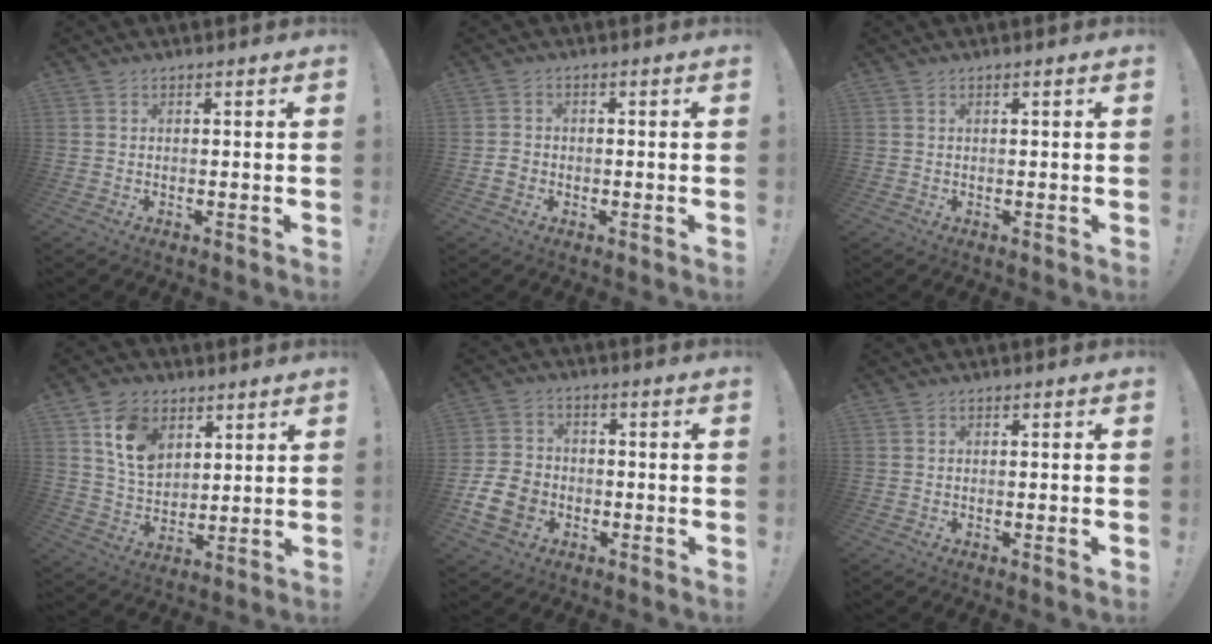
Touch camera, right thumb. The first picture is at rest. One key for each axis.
{"total": 3.0, "fx": -0.9, "fy": 2.4, "fz": 1.5, "tx": -0.015, "ty": 0.006, "tz": -0.015}
{"total": 0.8, "fx": 0.3, "fy": -0.2, "fz": 0.7, "tx": -0.012, "ty": 0.000, "tz": 0.003}
{"total": 12.1, "fx": 6.2, "fy": 8.3, "fz": 6.2, "tx": -0.105, "ty": -0.021, "tz": 0.122}
{"total": 12.1, "fx": -4.4, "fy": 9.5, "fz": 6.2, "tx": -0.117, "ty": 0.031, "tz": -0.081}
{"total": 1.3, "fx": -0.6, "fy": -0.3, "fz": 1.1, "tx": -0.023, "ty": 0.000, "tz": -0.010}